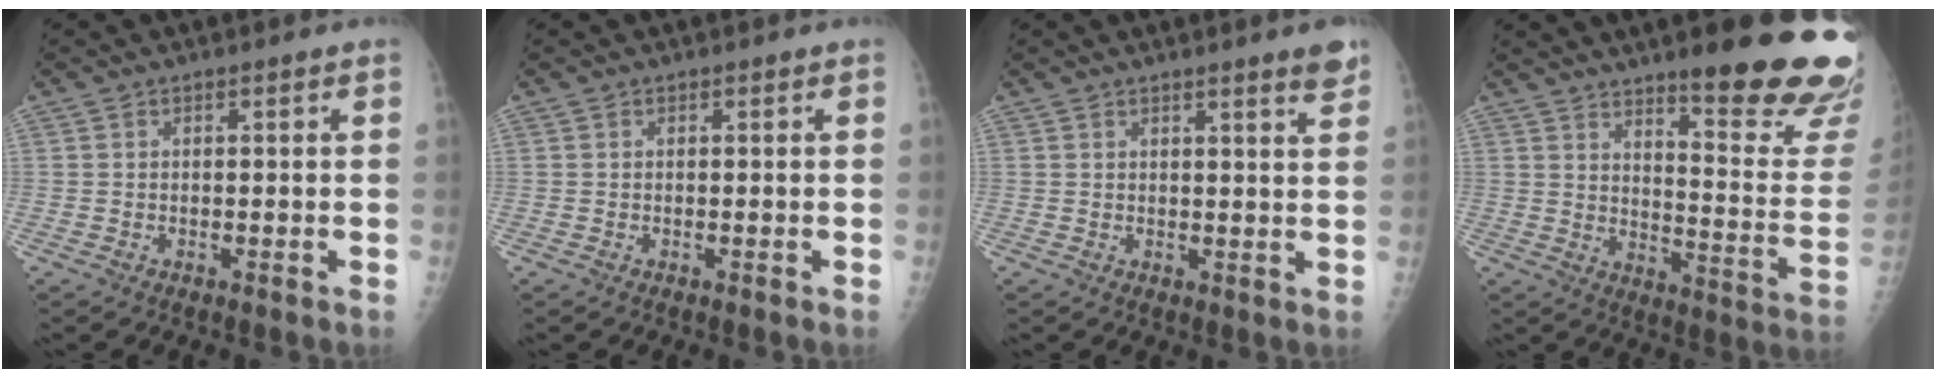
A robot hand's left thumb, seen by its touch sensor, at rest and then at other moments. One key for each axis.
{"total": 0.0}
{"total": 3.8, "fx": 2.7, "fy": 0.0, "fz": 2.7, "tx": -0.032, "ty": -0.018, "tz": 0.036}
{"total": 22.1, "fx": 15.2, "fy": 3.9, "fz": 15.5, "tx": -0.174, "ty": -0.109, "tz": 0.207}